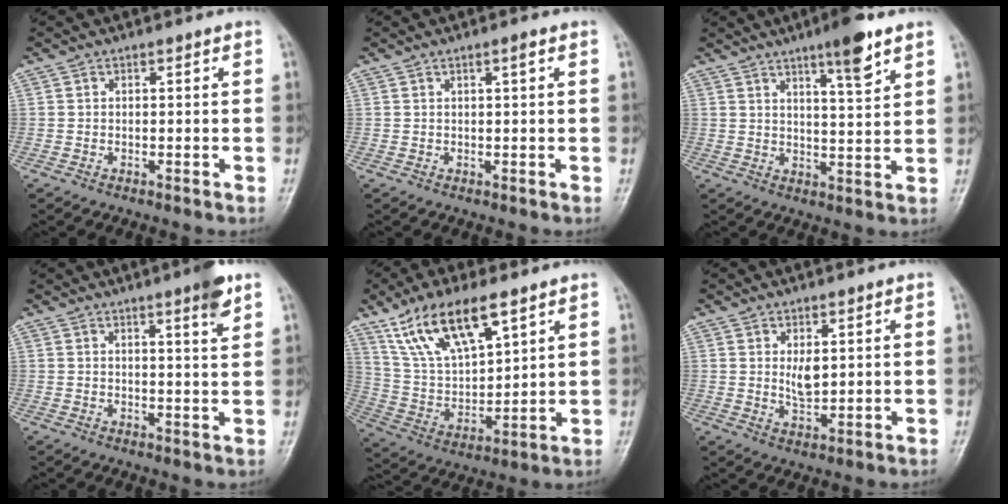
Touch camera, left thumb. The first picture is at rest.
{"total": 1.5, "force": [0.7, 0.1, 1.3], "torque": [-0.023, -0.001, 0.011]}
{"total": 8.4, "force": [5.4, 1.3, 6.3], "torque": [-0.092, -0.031, 0.083]}
{"total": 5.1, "force": [3.2, 0.4, 4.0], "torque": [-0.050, -0.020, 0.043]}
{"total": 16.3, "force": [9.9, 6.3, 11.3], "torque": [-0.191, -0.032, 0.199]}
{"total": 4.0, "force": [1.2, 2.0, 3.3], "torque": [-0.051, -0.015, 0.025]}